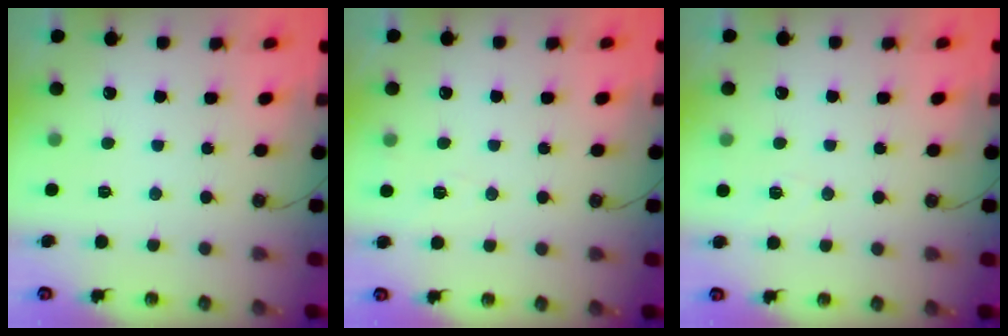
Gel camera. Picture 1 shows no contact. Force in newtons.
{"total": 5.1, "press": 4.9, "slide": 1.4}
{"total": 5.0, "press": 4.9, "slide": 0.9}